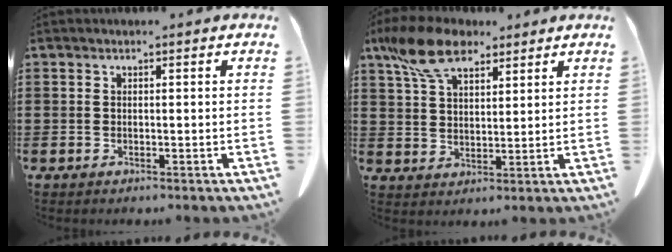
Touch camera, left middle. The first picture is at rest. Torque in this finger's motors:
{"motor_torque": [2.14, 0.00, 0.39, 0.21]}